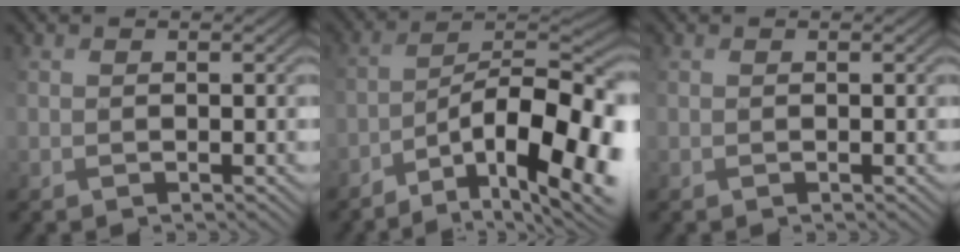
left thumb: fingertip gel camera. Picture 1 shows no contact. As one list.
[{"total": 15.5, "force": [-8.6, 5.9, 11.5], "torque": [-0.191, -0.008, -0.128]}, {"total": 0.0}]